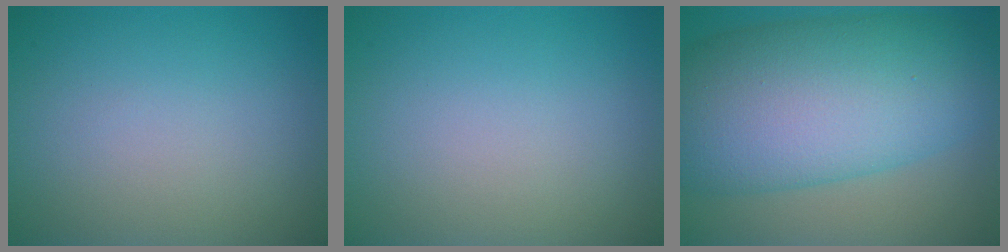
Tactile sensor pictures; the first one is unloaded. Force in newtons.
{"total": 0.0}
{"total": 13.6, "press": 13.6, "slide": 0.2}